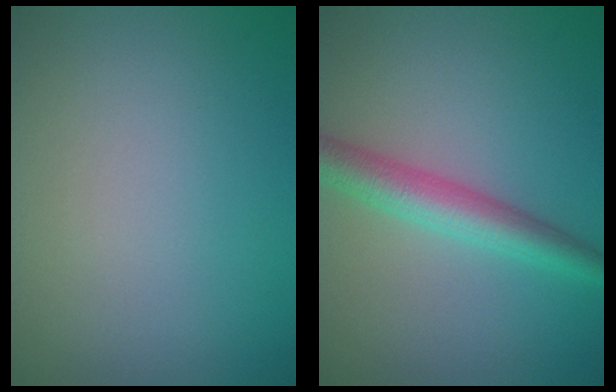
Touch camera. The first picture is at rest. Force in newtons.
{"total": 4.0, "press": 4.0, "slide": 0.1}